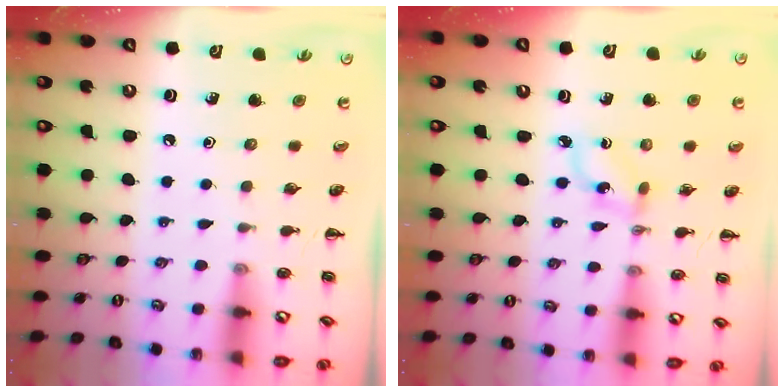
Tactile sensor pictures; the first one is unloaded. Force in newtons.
{"total": 1.8, "press": 1.7, "slide": 0.5}